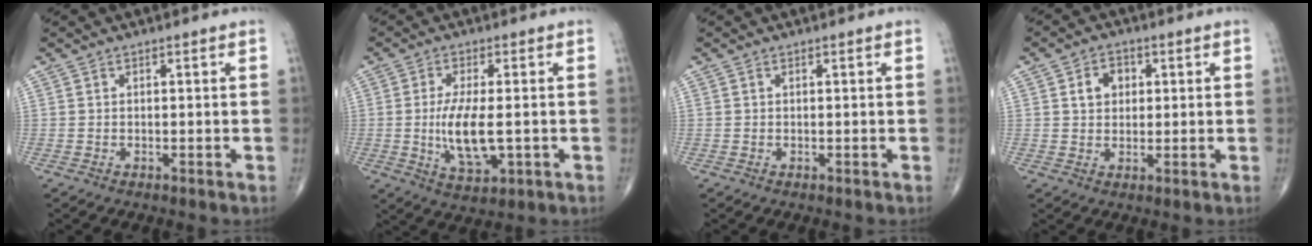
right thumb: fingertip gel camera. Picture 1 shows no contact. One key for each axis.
{"total": 9.2, "fx": -0.9, "fy": 3.6, "fz": 8.4, "tx": -0.159, "ty": -0.014, "tz": -0.009}
{"total": 0.0}
{"total": 4.8, "fx": 1.3, "fy": 3.8, "fz": 2.7, "tx": -0.026, "ty": 0.003, "tz": 0.019}